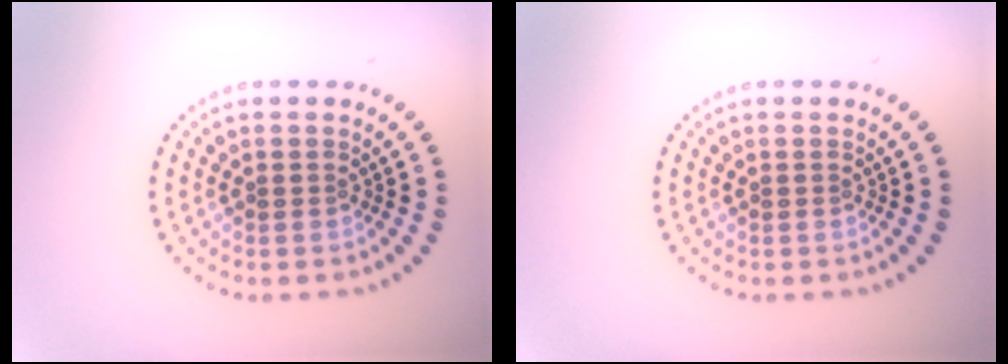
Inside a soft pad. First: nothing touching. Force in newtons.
{"total": 0.0}